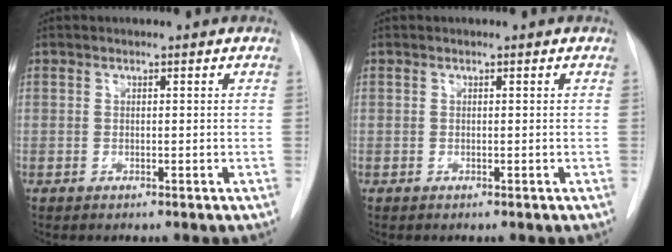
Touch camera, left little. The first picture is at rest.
{"total": 0.0}